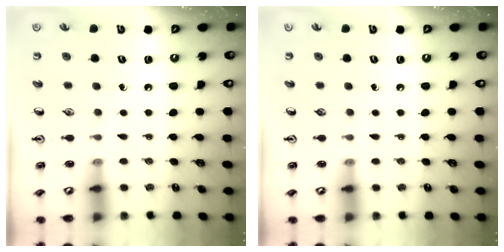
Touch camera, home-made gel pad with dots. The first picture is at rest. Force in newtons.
{"total": 0.0}